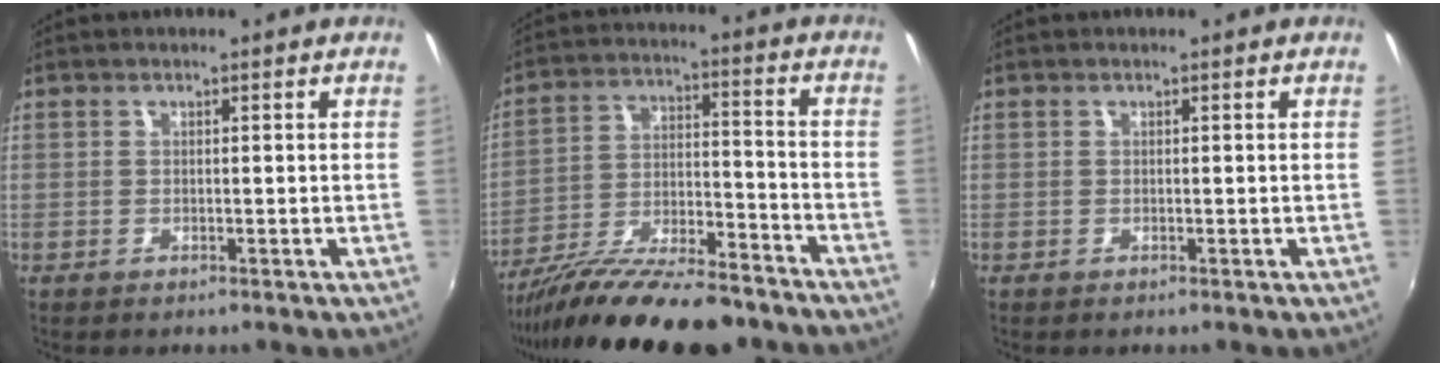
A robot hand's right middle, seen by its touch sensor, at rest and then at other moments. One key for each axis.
{"total": 19.8, "fx": -16.0, "fy": 4.6, "fz": 10.7, "tx": -0.194, "ty": -0.028, "tz": -0.253}
{"total": 0.0}